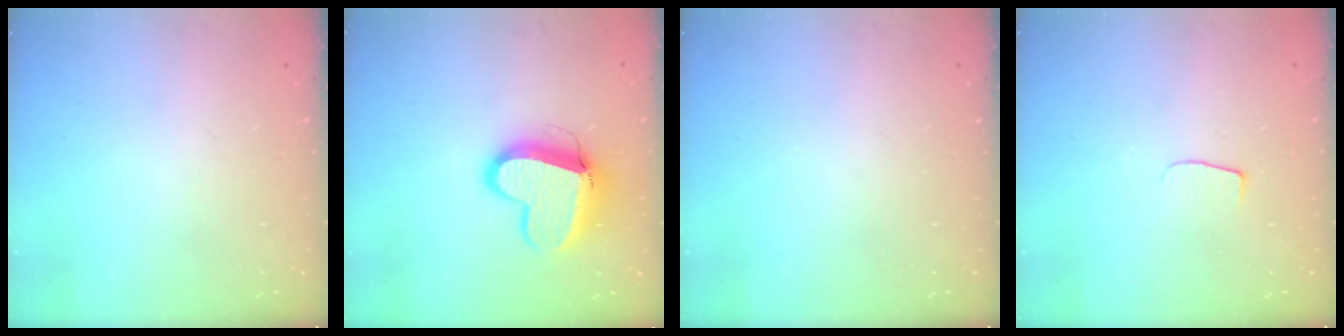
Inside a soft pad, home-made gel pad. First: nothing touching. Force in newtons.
{"total": 15.6, "press": 15.5, "slide": 1.5}
{"total": 0.0}
{"total": 4.3, "press": 4.3, "slide": 0.5}